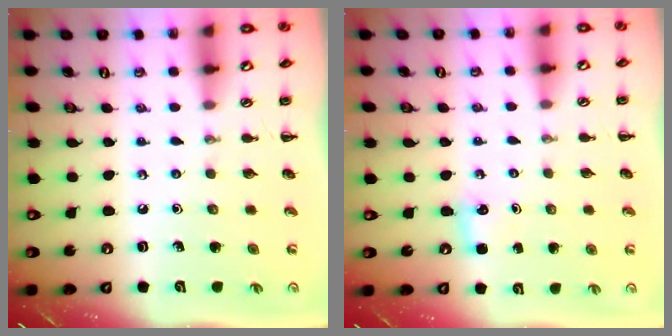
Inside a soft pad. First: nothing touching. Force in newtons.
{"total": 2.8, "press": 2.6, "slide": 0.9}